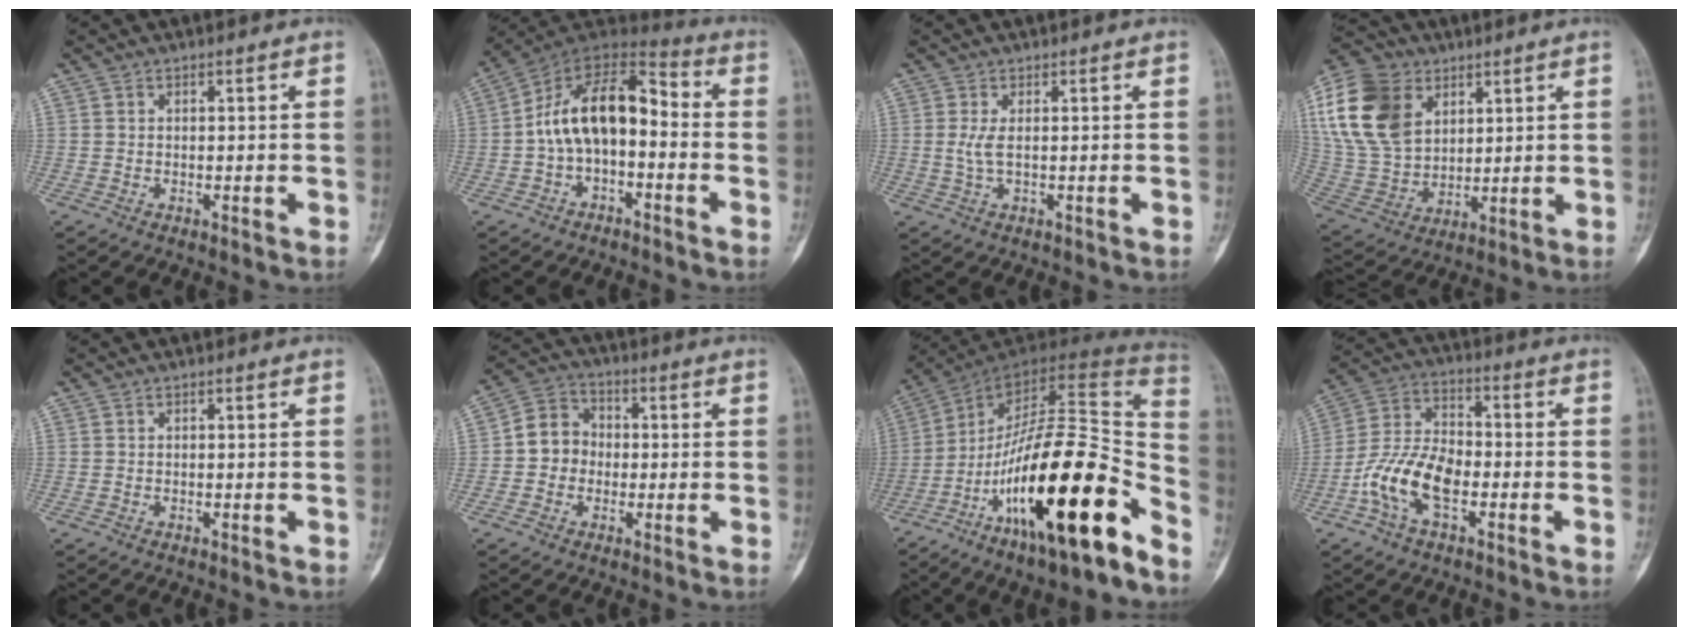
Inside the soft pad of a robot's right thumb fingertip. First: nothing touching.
{"total": 14.8, "force": [-1.6, 8.5, 12.0], "torque": [-0.188, 0.060, -0.040]}
{"total": 2.6, "force": [0.2, 0.7, 2.4], "torque": [-0.068, -0.002, 0.009]}
{"total": 19.7, "force": [7.3, 13.9, 12.0], "torque": [-0.236, -0.011, 0.142]}
{"total": 0.0}
{"total": 7.3, "force": [-0.7, 6.5, 3.3], "torque": [-0.031, 0.026, -0.028]}
{"total": 27.8, "force": [-14.8, 7.1, 22.5], "torque": [-0.324, 0.081, -0.240]}
{"total": 12.1, "force": [-4.2, 6.4, 9.3], "torque": [-0.184, 0.033, -0.084]}